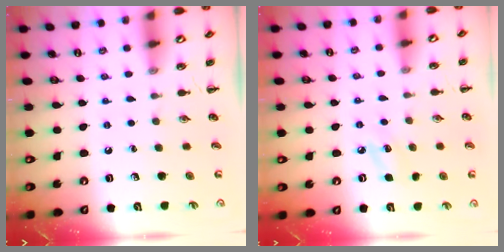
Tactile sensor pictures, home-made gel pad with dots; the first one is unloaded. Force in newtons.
{"total": 6.6, "press": 6.3, "slide": 1.7}